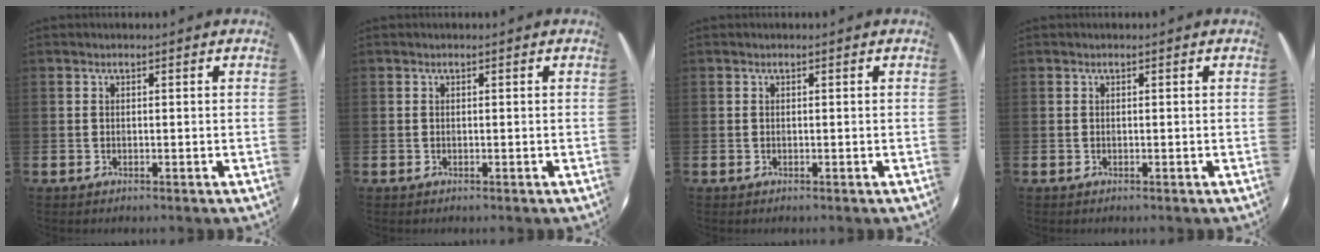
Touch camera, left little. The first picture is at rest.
{"total": 0.0}
{"total": 0.0}
{"total": 0.0}